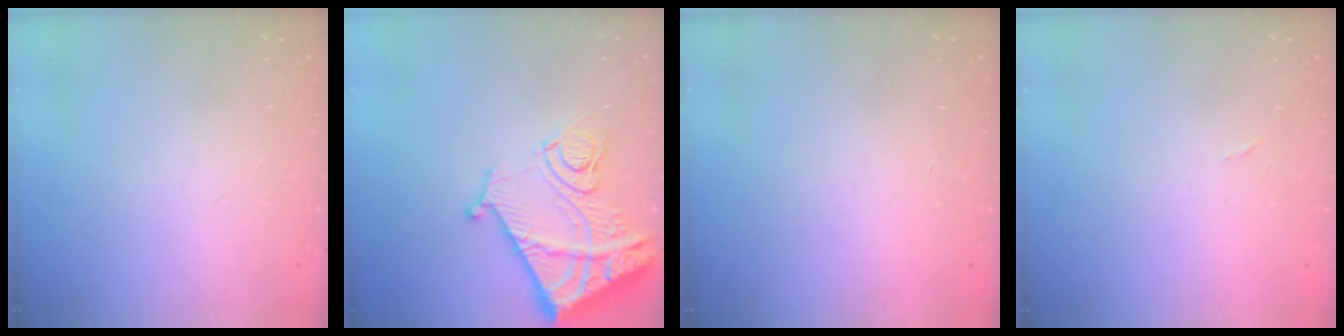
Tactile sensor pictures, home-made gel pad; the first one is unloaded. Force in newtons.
{"total": 14.7, "press": 14.6, "slide": 1.7}
{"total": 1.7, "press": 1.7, "slide": 0.1}
{"total": 2.4, "press": 2.4, "slide": 0.4}